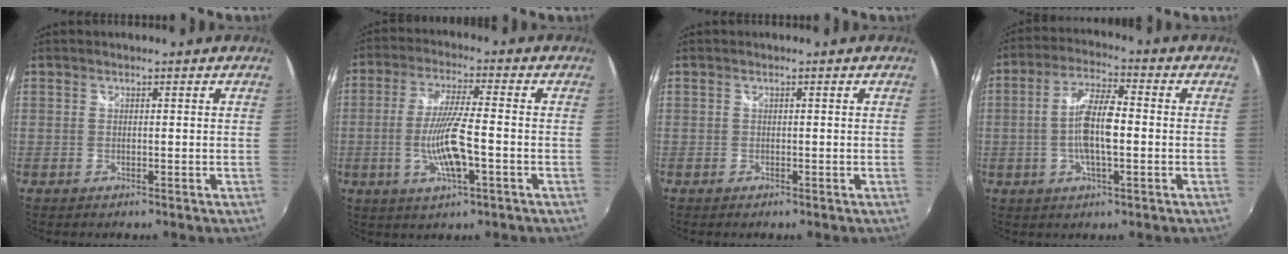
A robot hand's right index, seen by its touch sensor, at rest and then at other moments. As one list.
[{"total": 10.0, "force": [-2.8, 1.4, 9.5], "torque": [-0.185, -0.009, -0.052]}, {"total": 0.6, "force": [-0.5, 0.3, 0.1], "torque": [-0.005, -0.002, -0.011]}, {"total": 9.2, "force": [-1.1, 2.6, 8.7], "torque": [-0.172, 0.007, -0.022]}]